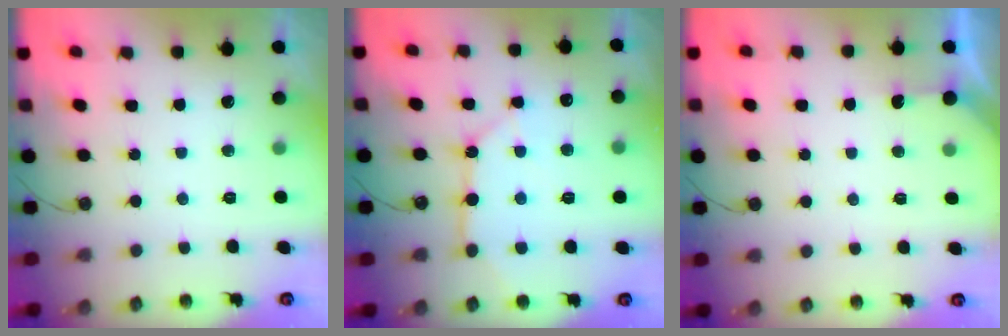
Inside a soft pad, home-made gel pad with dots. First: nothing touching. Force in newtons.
{"total": 11.5, "press": 11.4, "slide": 1.4}
{"total": 3.6, "press": 3.6, "slide": 0.3}